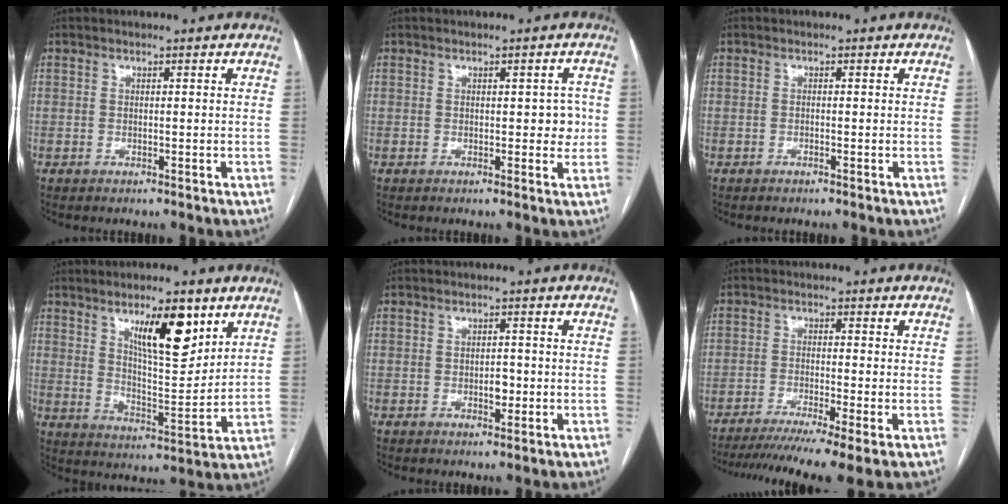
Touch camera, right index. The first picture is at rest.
{"total": 3.2, "force": [0.2, 1.7, 2.7], "torque": [-0.027, 0.012, 0.005]}
{"total": 0.0}
{"total": 12.0, "force": [6.5, 3.2, 9.5], "torque": [-0.155, -0.006, 0.113]}
{"total": 2.1, "force": [-0.5, 1.1, 1.7], "torque": [-0.022, 0.002, -0.004]}
{"total": 11.7, "force": [-8.7, -0.4, 7.8], "torque": [-0.123, -0.023, -0.139]}